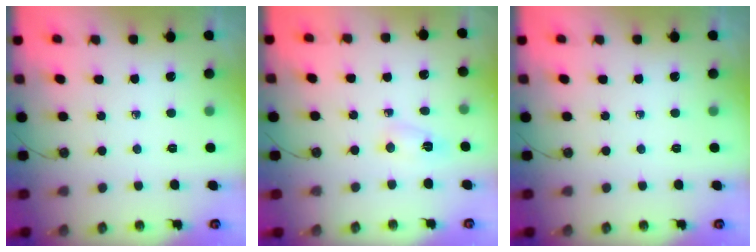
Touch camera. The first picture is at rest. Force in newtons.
{"total": 2.2, "press": 2.1, "slide": 0.6}
{"total": 0.0}